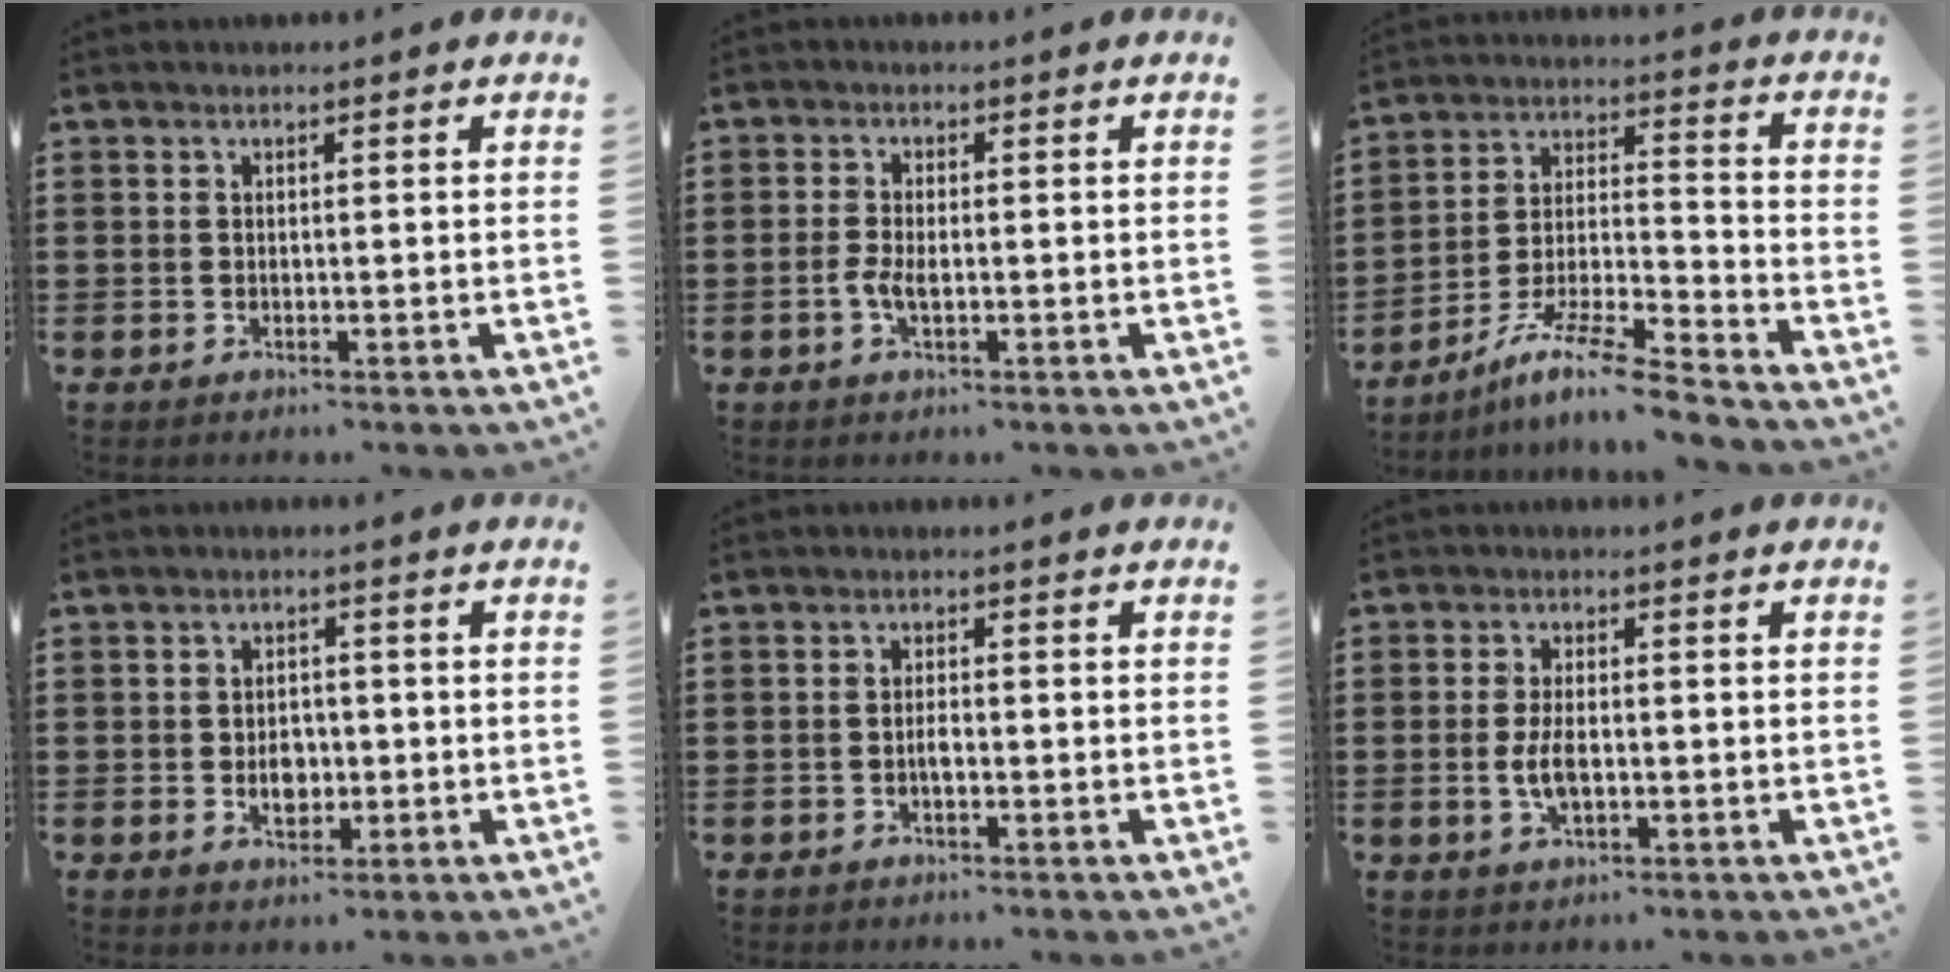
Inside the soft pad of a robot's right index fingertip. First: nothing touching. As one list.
[{"total": 2.4, "force": [-0.7, 0.9, 2.1], "torque": [-0.054, -0.004, -0.019]}, {"total": 10.3, "force": [-8.7, 0.9, 5.5], "torque": [-0.104, 0.013, -0.170]}, {"total": 3.8, "force": [-0.7, 2.8, 2.6], "torque": [-0.037, -0.001, -0.017]}, {"total": 1.7, "force": [-0.6, 0.5, 1.5], "torque": [-0.030, 0.001, -0.012]}, {"total": 4.3, "force": [-0.6, 1.9, 3.8], "torque": [-0.082, -0.002, -0.015]}]